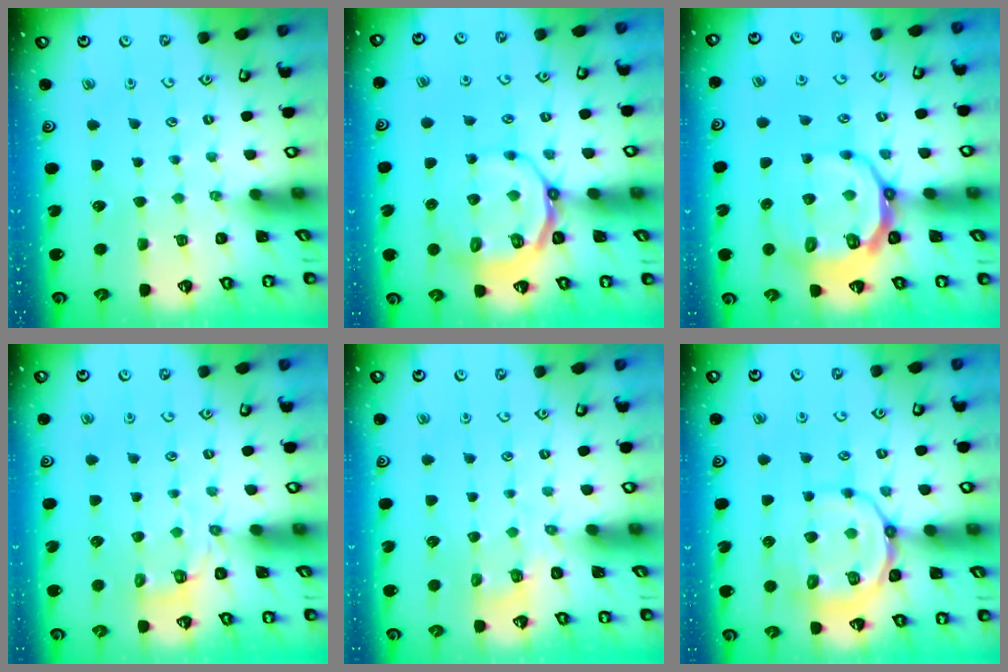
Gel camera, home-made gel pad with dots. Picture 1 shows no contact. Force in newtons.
{"total": 9.1, "press": 8.6, "slide": 3.0}
{"total": 10.2, "press": 9.5, "slide": 3.7}
{"total": 2.7, "press": 1.4, "slide": 2.3}
{"total": 2.3, "press": 1.5, "slide": 1.7}
{"total": 13.7, "press": 13.5, "slide": 1.7}